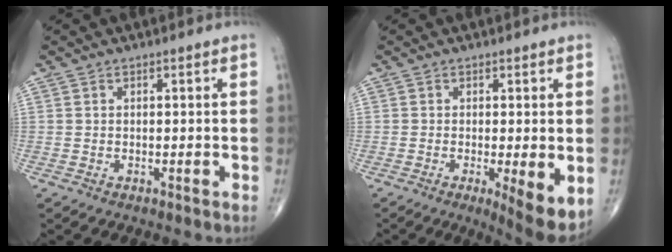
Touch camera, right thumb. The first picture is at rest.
{"total": 7.0, "force": [-1.5, 1.7, 6.6], "torque": [-0.099, -0.021, -0.023]}